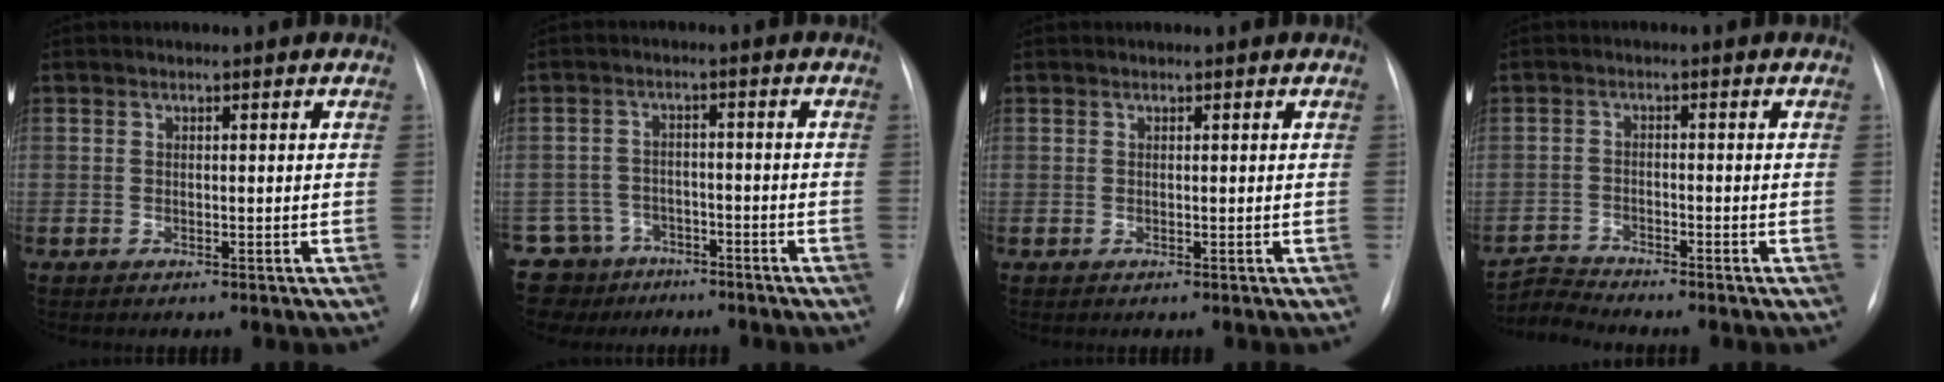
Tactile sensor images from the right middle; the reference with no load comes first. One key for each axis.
{"total": 7.6, "fx": -5.5, "fy": 5.2, "fz": -0.3, "tx": -0.001, "ty": 0.024, "tz": -0.085}
{"total": 0.0}
{"total": 3.7, "fx": -3.5, "fy": -0.9, "fz": -1.0, "tx": 0.016, "ty": -0.018, "tz": -0.063}